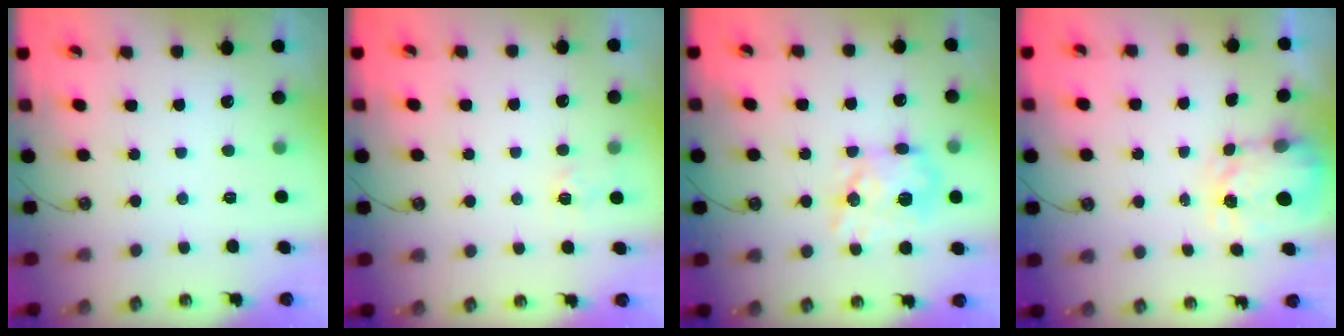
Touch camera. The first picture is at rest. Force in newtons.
{"total": 3.8, "press": 3.7, "slide": 0.5}
{"total": 13.5, "press": 13.5, "slide": 0.2}
{"total": 3.7, "press": 3.6, "slide": 0.4}